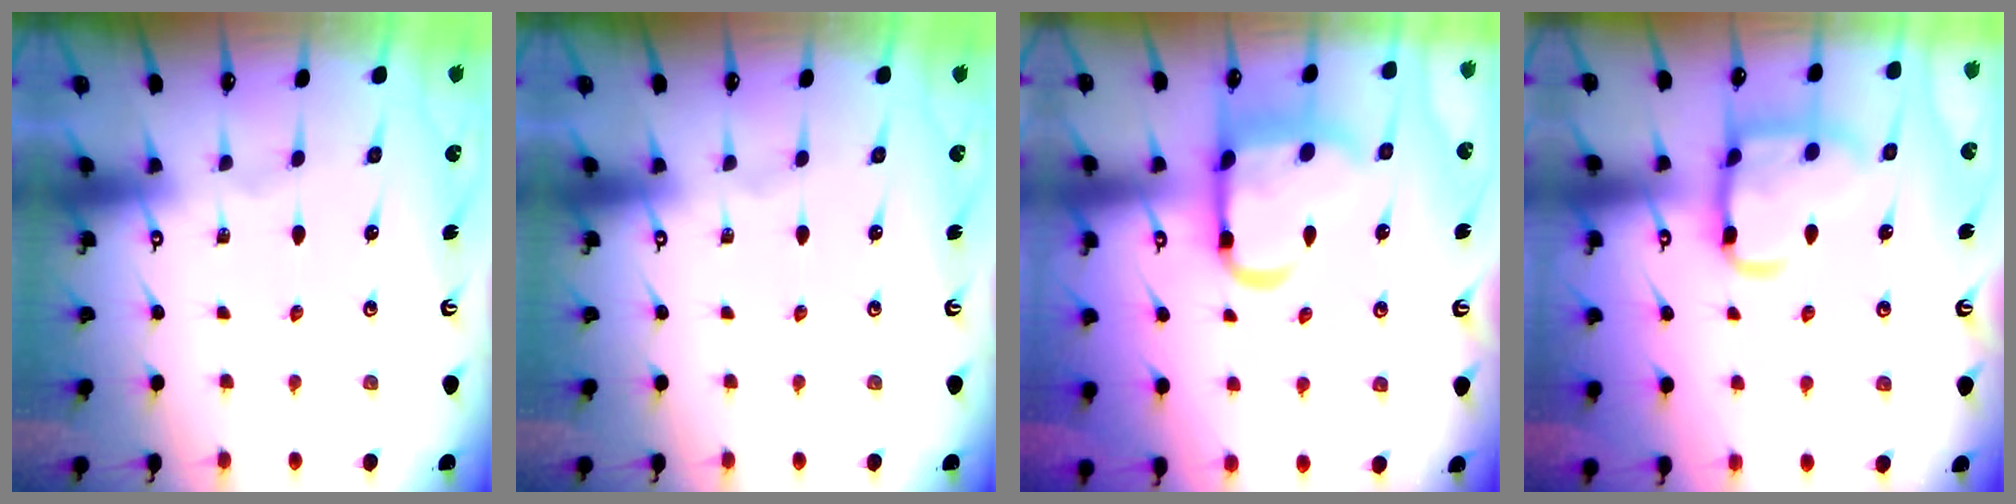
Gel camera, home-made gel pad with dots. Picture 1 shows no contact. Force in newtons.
{"total": 0.0}
{"total": 13.4, "press": 13.3, "slide": 1.7}
{"total": 15.4, "press": 15.3, "slide": 1.4}